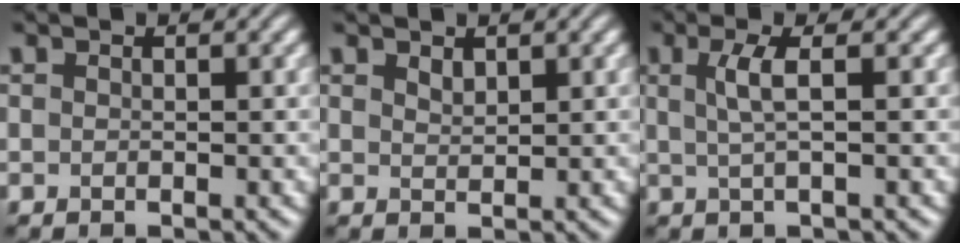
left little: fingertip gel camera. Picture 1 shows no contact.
{"total": 1.0, "force": [0.8, 0.5, 0.4], "torque": [-0.011, -0.001, 0.019]}
{"total": 2.5, "force": [0.5, 0.6, 2.4], "torque": [-0.048, 0.002, 0.008]}